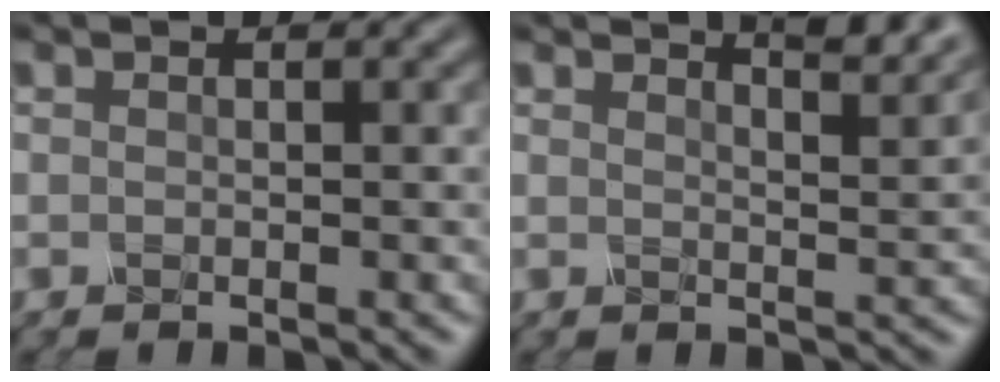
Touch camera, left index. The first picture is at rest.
{"total": 4.4, "force": [3.7, 0.8, 2.3], "torque": [-0.023, 0.008, 0.037]}